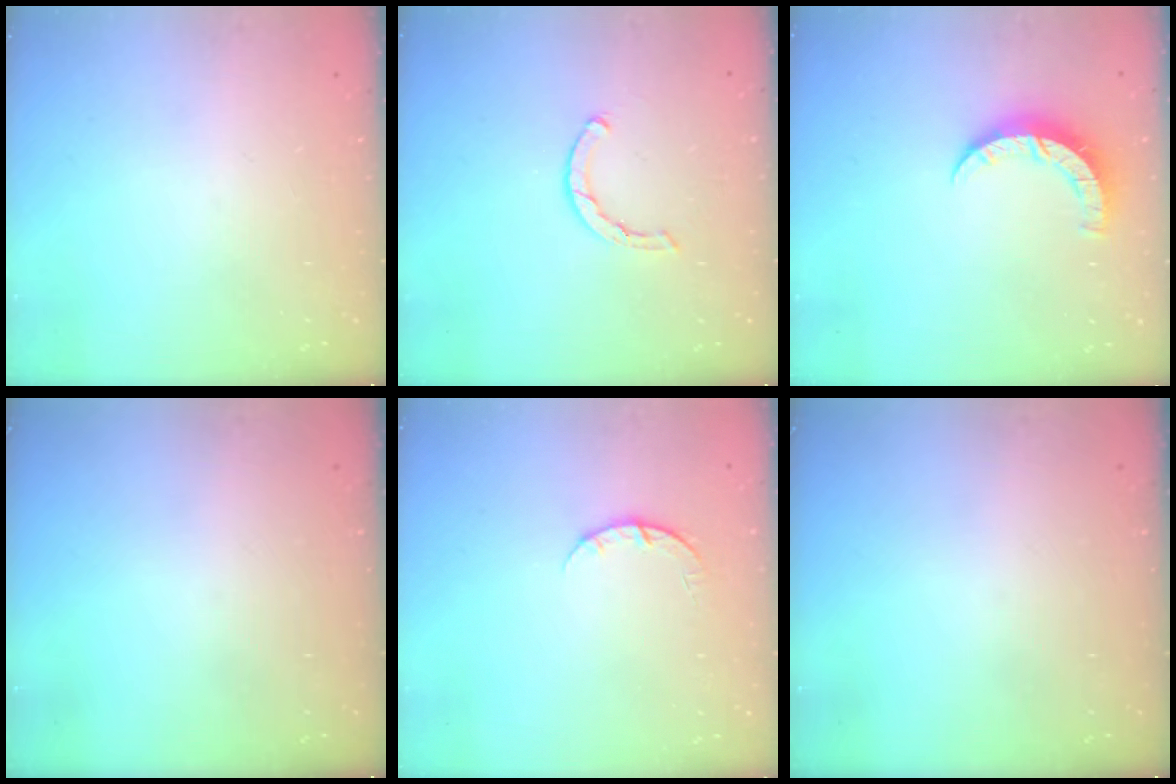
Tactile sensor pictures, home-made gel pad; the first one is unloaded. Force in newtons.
{"total": 2.0, "press": 2.0, "slide": 0.2}
{"total": 6.5, "press": 6.5, "slide": 0.4}
{"total": 0.0}
{"total": 3.6, "press": 3.6, "slide": 0.5}
{"total": 0.0}